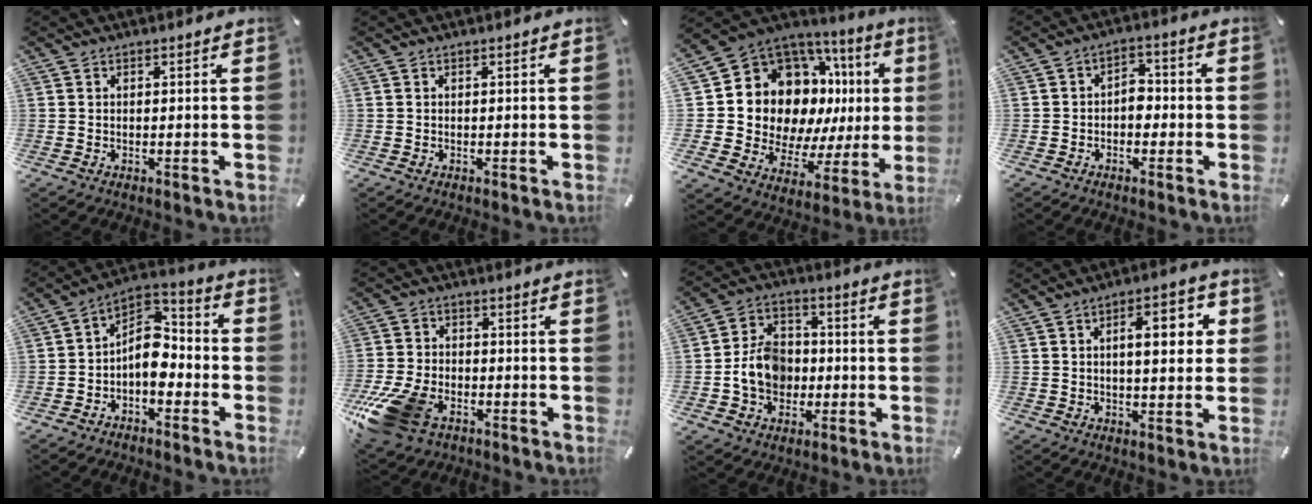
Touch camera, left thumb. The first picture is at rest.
{"total": 0.0}
{"total": 15.9, "force": [5.5, 12.0, 9.0], "torque": [-0.151, -0.074, 0.114]}
{"total": 4.3, "force": [-1.1, 3.1, 2.8], "torque": [-0.036, 0.009, -0.026]}
{"total": 9.5, "force": [-2.8, 6.6, 6.2], "torque": [-0.109, 0.010, -0.055]}
{"total": 15.2, "force": [-7.6, 9.6, 9.0], "torque": [-0.186, 0.037, -0.129]}
{"total": 9.9, "force": [-1.8, 8.4, 4.9], "torque": [-0.096, 0.022, -0.032]}
{"total": 9.3, "force": [2.2, 4.2, 7.9], "torque": [-0.109, -0.004, 0.026]}